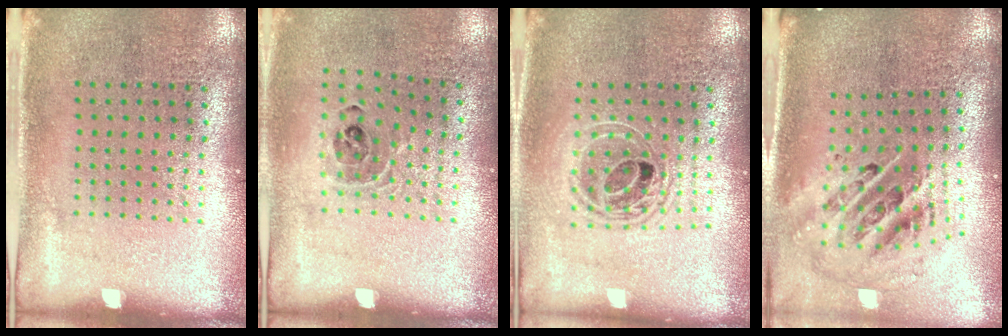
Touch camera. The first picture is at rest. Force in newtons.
{"total": 0.9, "press": 0.9, "slide": 0.1}
{"total": 1.7, "press": 1.4, "slide": 0.9}
{"total": 1.9, "press": 1.4, "slide": 1.3}